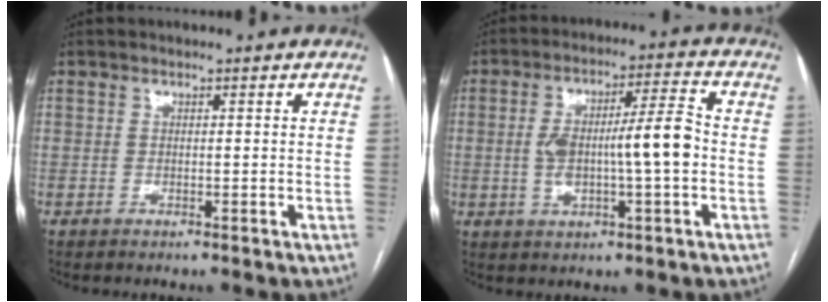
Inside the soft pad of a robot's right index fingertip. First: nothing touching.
{"total": 10.5, "force": [-0.7, 1.8, 10.3], "torque": [-0.184, 0.021, -0.010]}